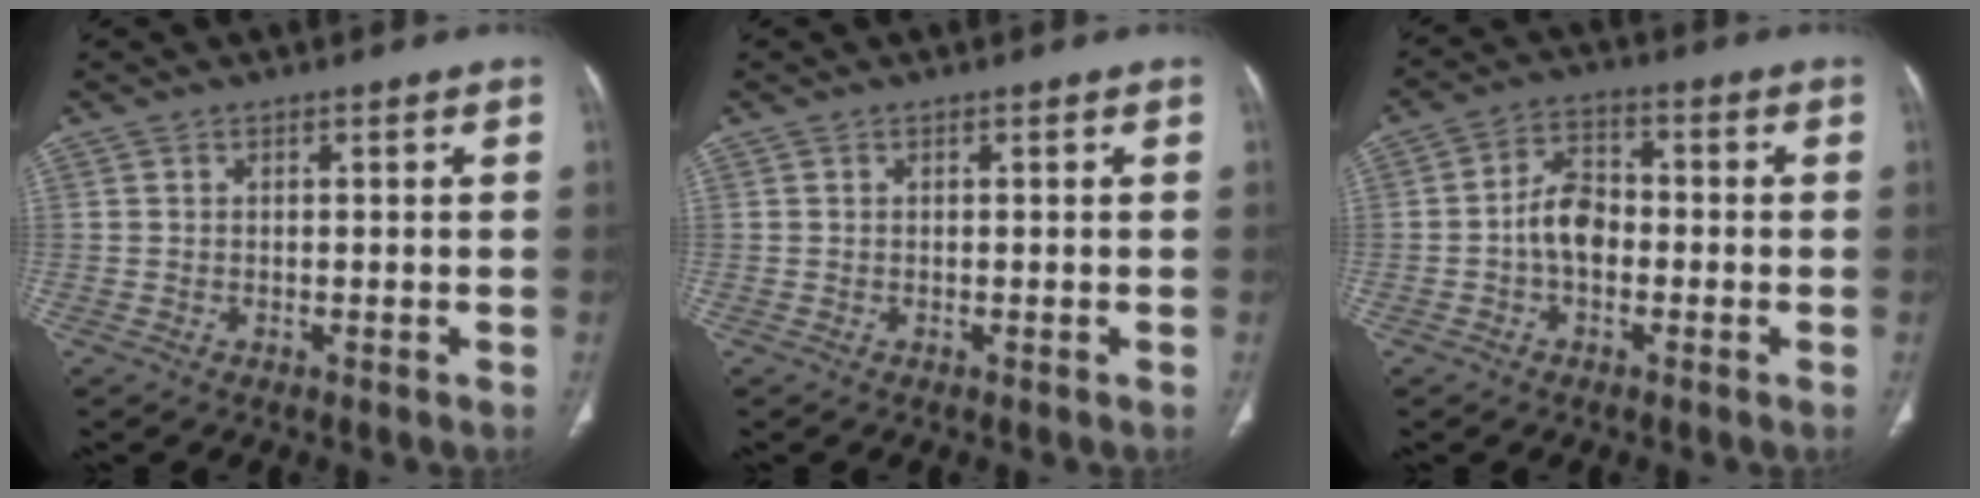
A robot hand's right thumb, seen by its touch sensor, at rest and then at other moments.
{"total": 0.0}
{"total": 6.8, "force": [-1.3, 4.5, 4.8], "torque": [-0.074, 0.025, -0.035]}